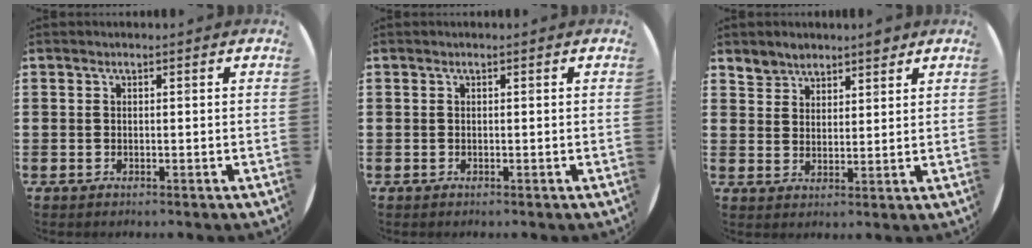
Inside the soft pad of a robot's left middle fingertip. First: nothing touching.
{"total": 0.0}
{"total": 4.0, "force": [3.7, 1.5, 0.1], "torque": [-0.011, -0.005, 0.071]}